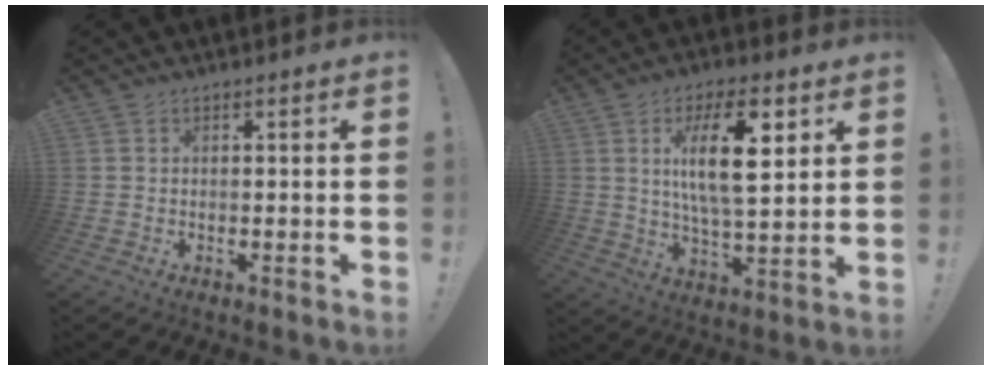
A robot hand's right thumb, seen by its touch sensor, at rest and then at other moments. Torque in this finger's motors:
{"motor_torque": [-0.33, 1.13, 0.60, -0.19, 0.15]}